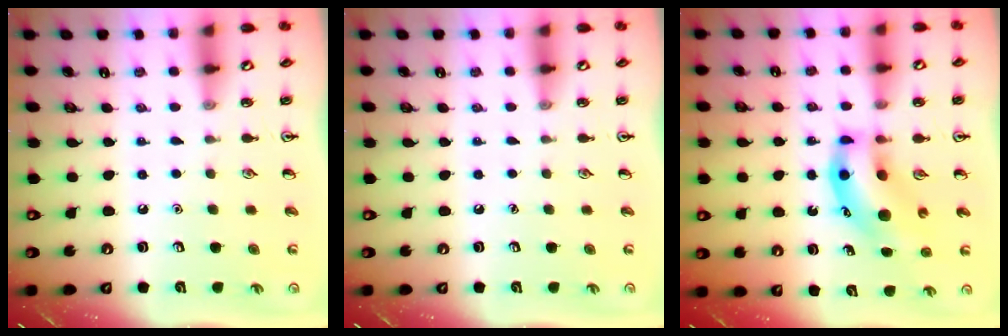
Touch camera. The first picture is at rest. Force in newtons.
{"total": 0.0}
{"total": 11.3, "press": 10.9, "slide": 3.1}